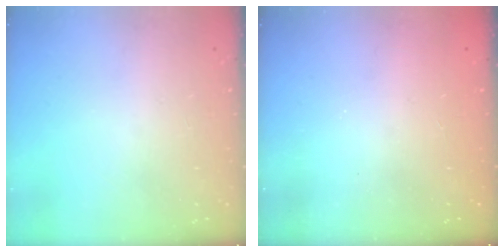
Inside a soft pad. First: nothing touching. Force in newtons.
{"total": 2.4, "press": 2.3, "slide": 0.8}